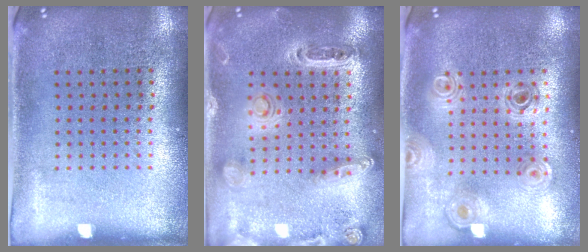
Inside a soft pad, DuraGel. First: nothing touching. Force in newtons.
{"total": 1.2, "press": 1.2, "slide": 0.3}
{"total": 0.8, "press": 0.8, "slide": 0.1}